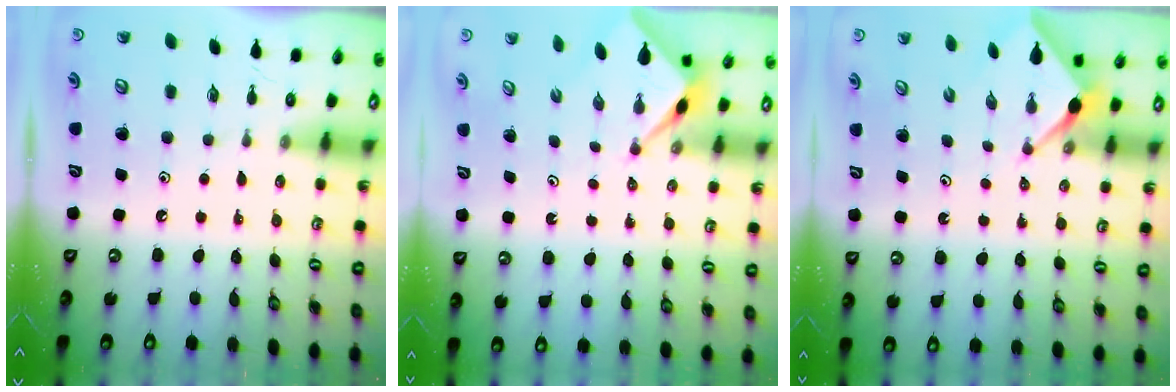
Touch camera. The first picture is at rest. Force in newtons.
{"total": 2.5, "press": 2.5, "slide": 0.3}
{"total": 2.4, "press": 2.4, "slide": 0.3}